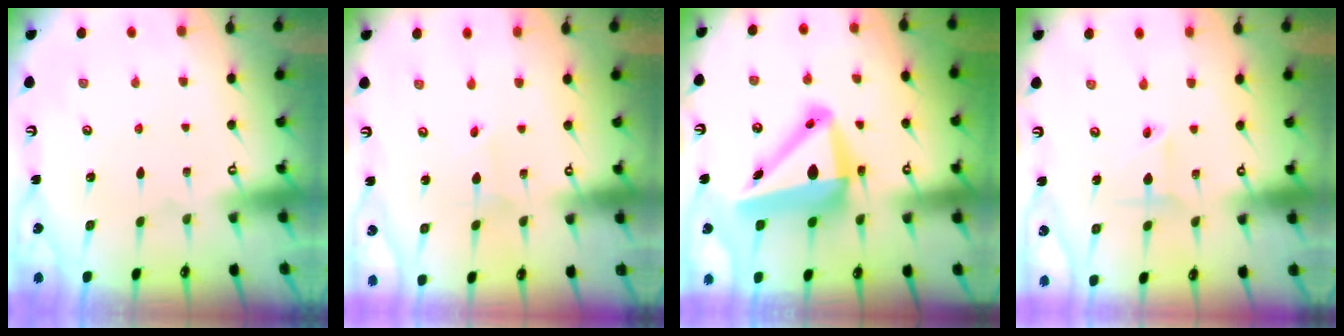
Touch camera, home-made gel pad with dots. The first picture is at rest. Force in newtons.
{"total": 0.7, "press": 0.7, "slide": 0.0}
{"total": 14.0, "press": 13.6, "slide": 3.3}
{"total": 3.1, "press": 3.1, "slide": 0.2}